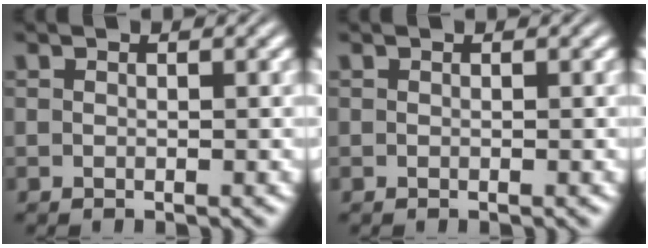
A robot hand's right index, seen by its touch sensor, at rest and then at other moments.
{"total": 0.0}